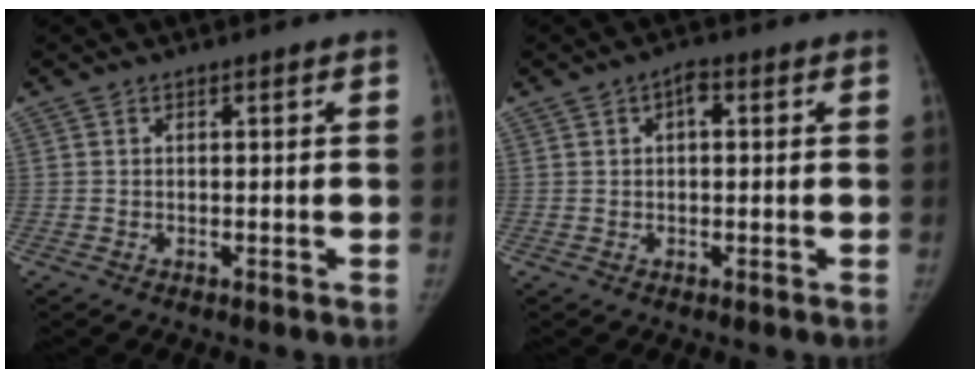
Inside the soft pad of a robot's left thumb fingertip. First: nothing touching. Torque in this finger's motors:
{"motor_torque": [-0.27, 0.20, -0.31, 0.25, -0.06]}